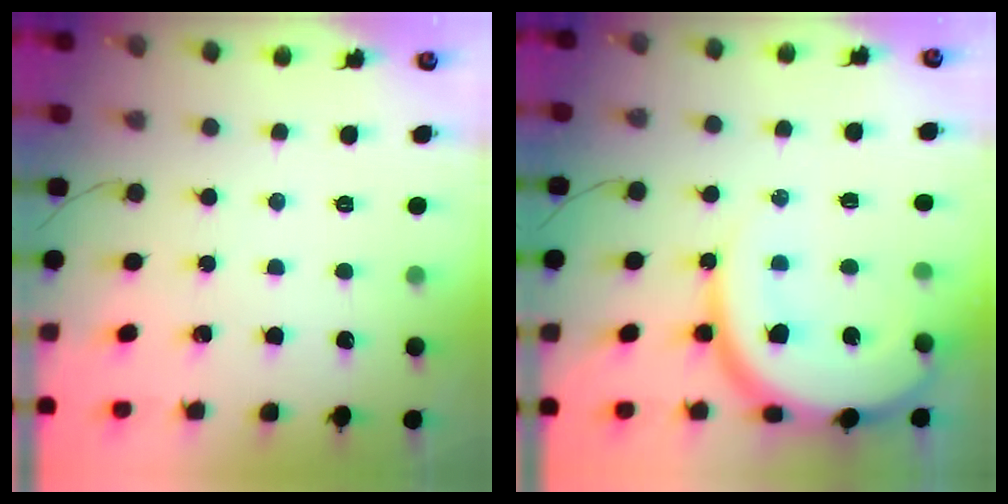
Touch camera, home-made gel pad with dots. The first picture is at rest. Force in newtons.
{"total": 13.6, "press": 13.5, "slide": 1.6}